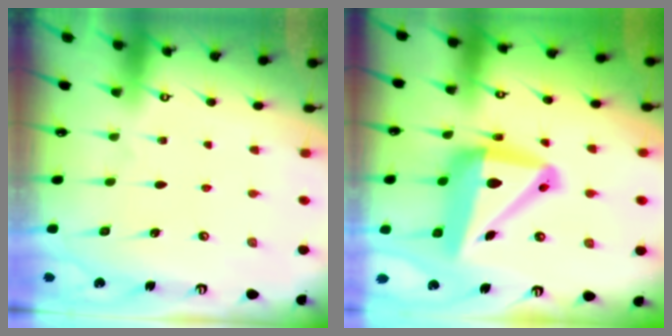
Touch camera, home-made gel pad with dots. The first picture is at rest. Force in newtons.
{"total": 16.4, "press": 16.2, "slide": 2.9}